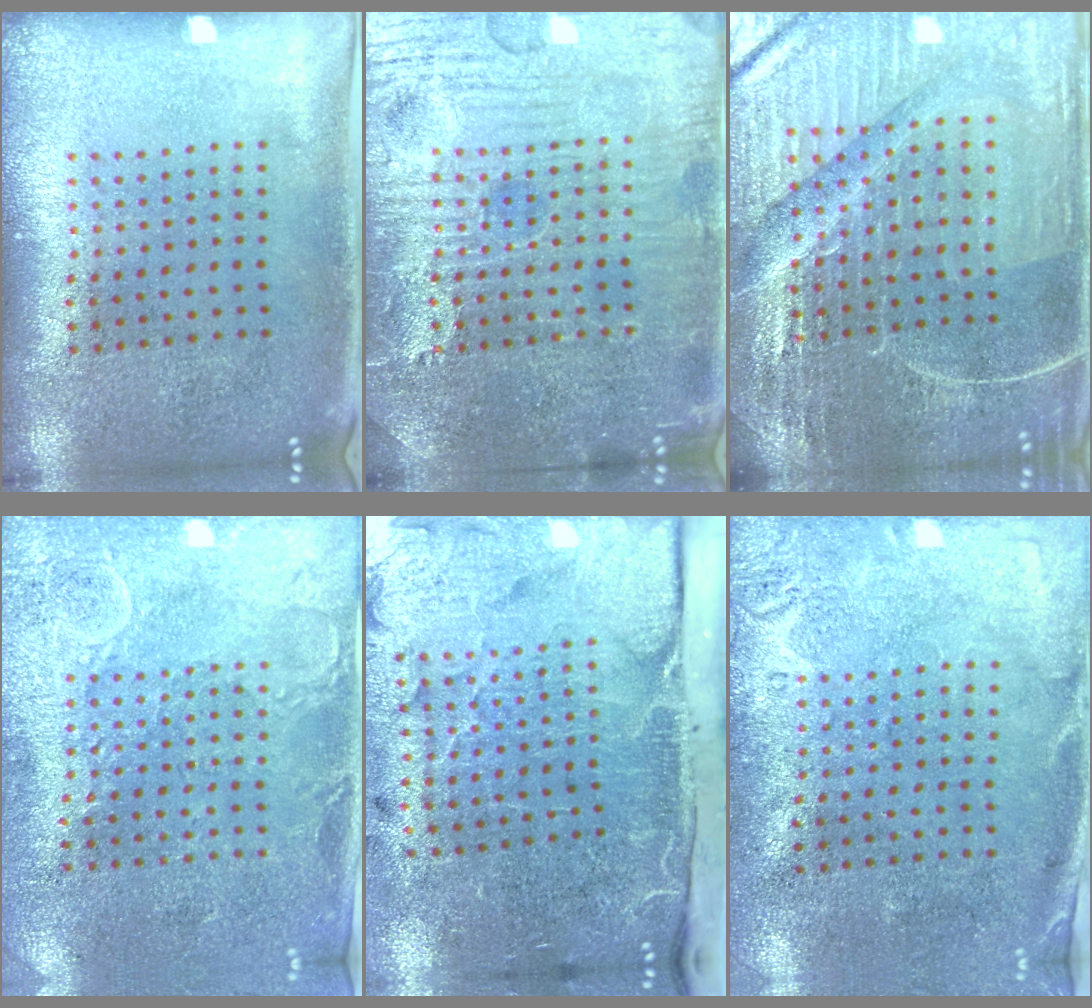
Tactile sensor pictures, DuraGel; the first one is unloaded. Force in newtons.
{"total": 4.7, "press": 4.6, "slide": 0.4}
{"total": 5.1, "press": 4.8, "slide": 1.6}
{"total": 2.8, "press": 2.5, "slide": 1.2}
{"total": 5.2, "press": 4.0, "slide": 3.3}
{"total": 2.8, "press": 2.1, "slide": 1.7}